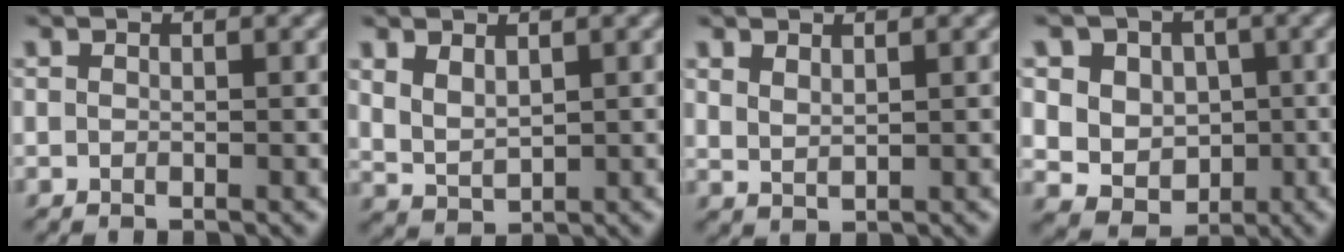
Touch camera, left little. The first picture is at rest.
{"total": 2.4, "force": [1.2, 1.4, 1.6], "torque": [-0.041, -0.004, 0.030]}
{"total": 1.3, "force": [1.0, 0.4, 0.7], "torque": [-0.019, -0.002, 0.026]}
{"total": 6.9, "force": [1.1, 6.2, 3.0], "torque": [-0.046, 0.015, 0.009]}